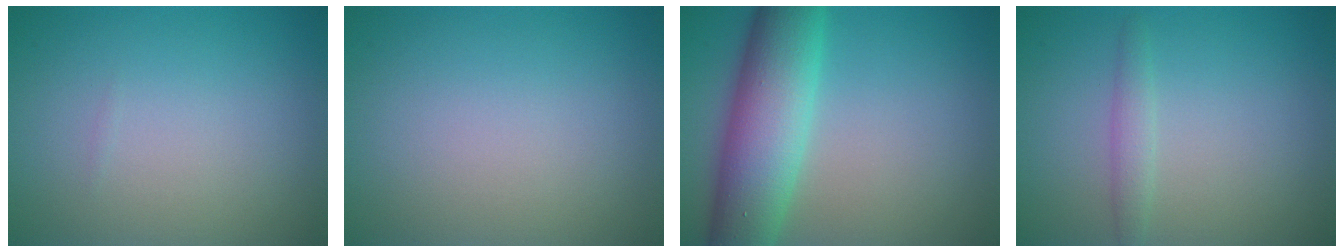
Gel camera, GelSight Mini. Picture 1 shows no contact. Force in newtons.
{"total": 0.0}
{"total": 8.8, "press": 8.8, "slide": 0.1}
{"total": 1.4, "press": 1.4, "slide": 0.1}